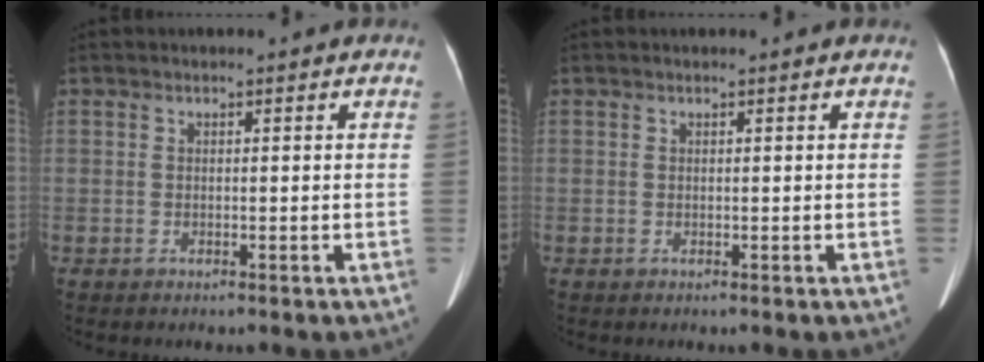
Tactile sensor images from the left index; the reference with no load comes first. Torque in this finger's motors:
{"motor_torque": [-0.06, 0.26, -0.08, 0.00]}